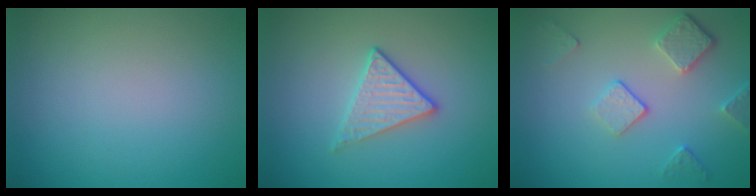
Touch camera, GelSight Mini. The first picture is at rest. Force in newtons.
{"total": 2.3, "press": 2.0, "slide": 1.0}
{"total": 3.7, "press": 2.8, "slide": 2.4}